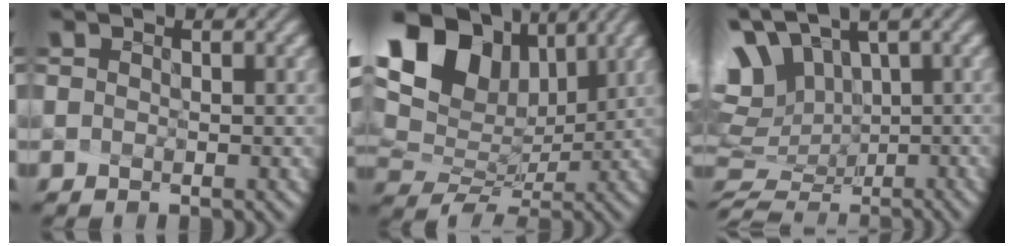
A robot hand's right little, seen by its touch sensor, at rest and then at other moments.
{"total": 11.7, "force": [5.2, 7.3, 7.5], "torque": [-0.169, 0.020, 0.114]}
{"total": 8.5, "force": [1.5, 6.5, 5.3], "torque": [-0.131, -0.007, 0.036]}